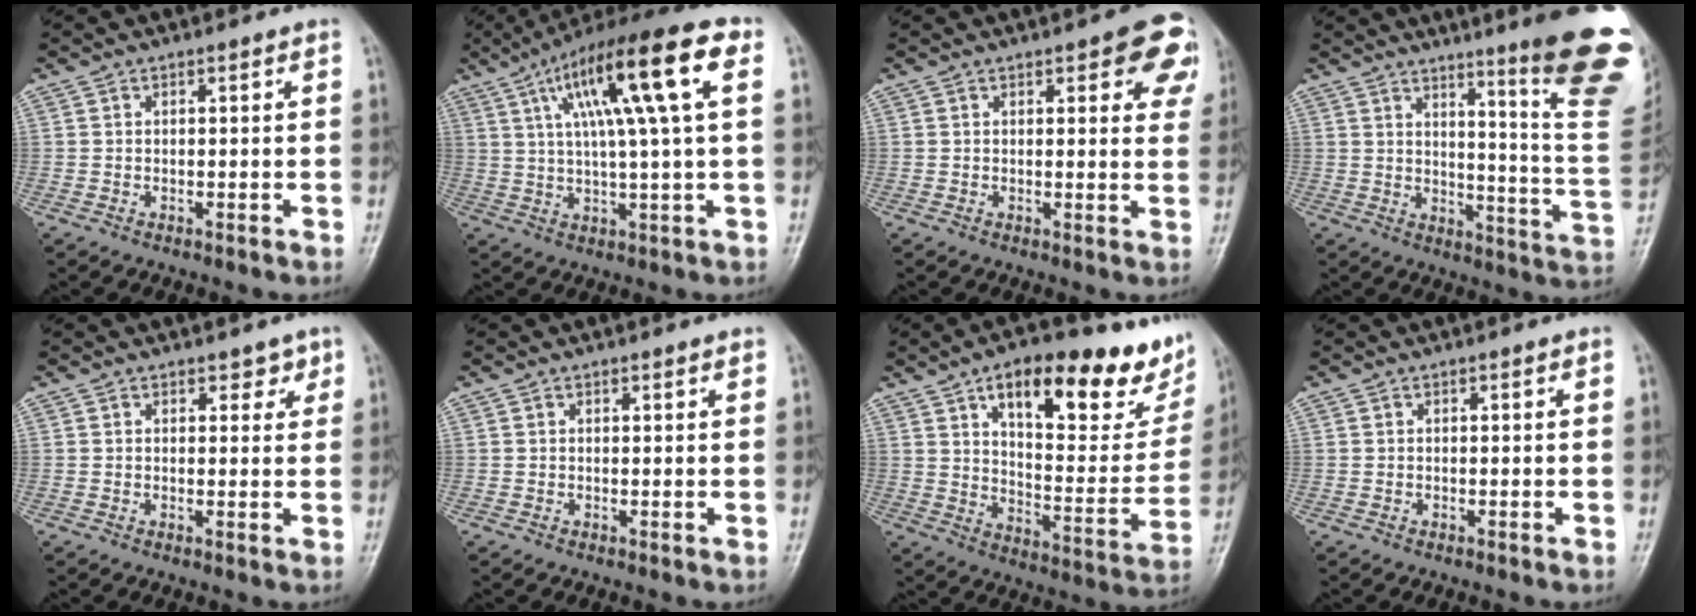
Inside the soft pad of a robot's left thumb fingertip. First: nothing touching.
{"total": 18.0, "force": [5.7, 2.7, 16.8], "torque": [-0.282, 0.020, 0.085]}
{"total": 9.3, "force": [4.3, 3.6, 7.4], "torque": [-0.044, -0.010, 0.041]}
{"total": 22.4, "force": [13.4, 2.2, 17.8], "torque": [-0.194, -0.089, 0.170]}
{"total": 2.4, "force": [1.6, 1.4, 1.0], "torque": [0.009, -0.007, 0.017]}
{"total": 0.6, "force": [0.6, 0.2, 0.2], "torque": [-0.004, -0.002, 0.007]}
{"total": 26.3, "force": [15.1, 9.8, 19.1], "torque": [-0.219, -0.041, 0.222]}
{"total": 0.0}